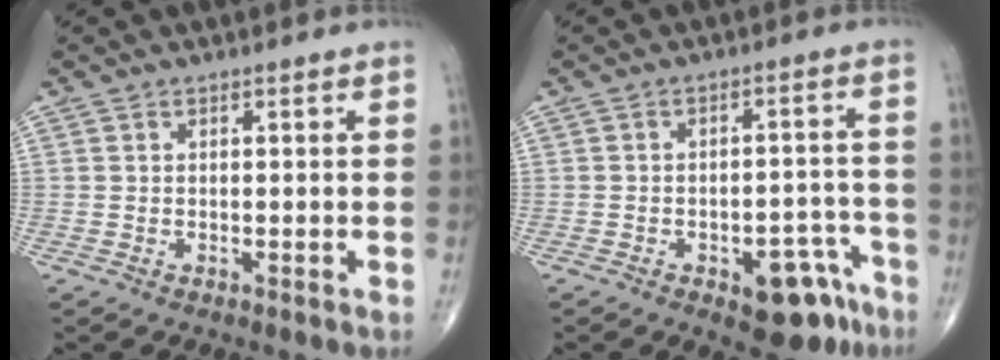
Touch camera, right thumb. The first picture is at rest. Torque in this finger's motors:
{"motor_torque": [3.77, 1.24, 0.39, -0.92, 0.02]}